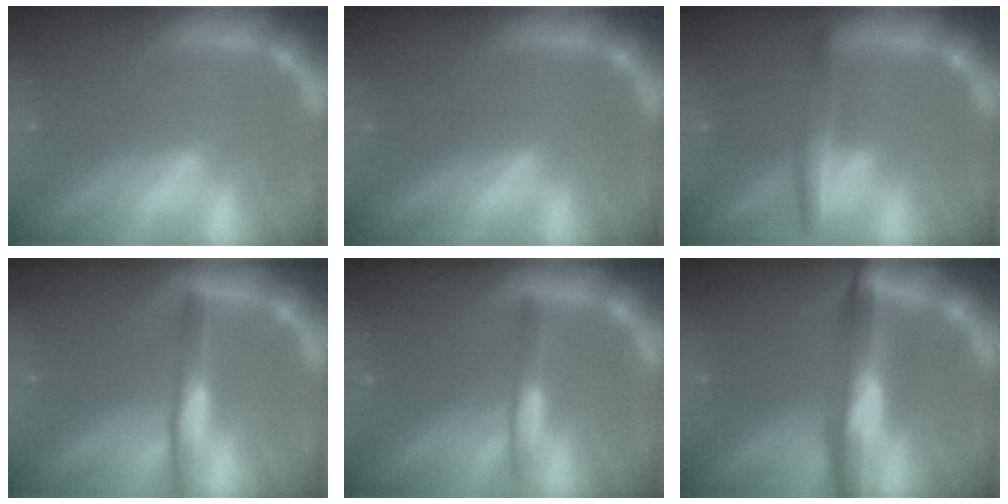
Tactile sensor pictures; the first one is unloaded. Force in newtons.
{"total": 0.0}
{"total": 3.5}
{"total": 3.5}
{"total": 2.4}
{"total": 7.1}